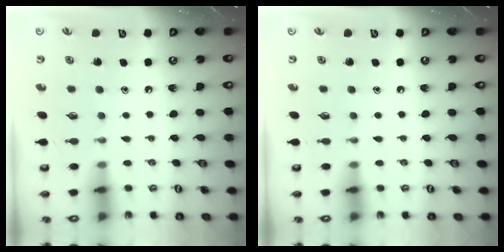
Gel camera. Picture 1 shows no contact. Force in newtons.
{"total": 0.0}